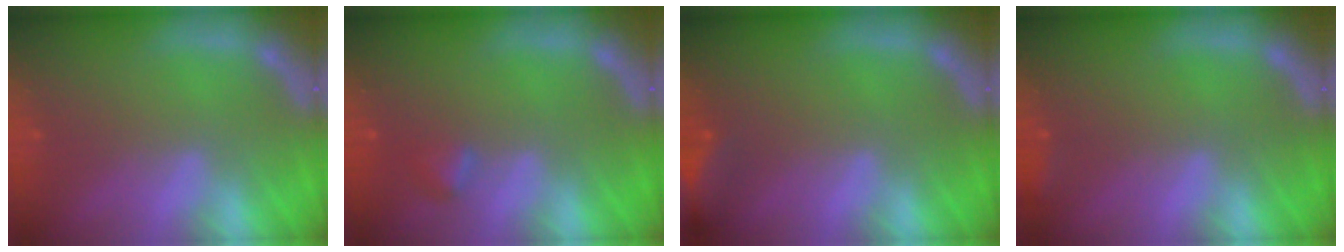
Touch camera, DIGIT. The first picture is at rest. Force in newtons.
{"total": 1.4}
{"total": 6.0}
{"total": 1.4}